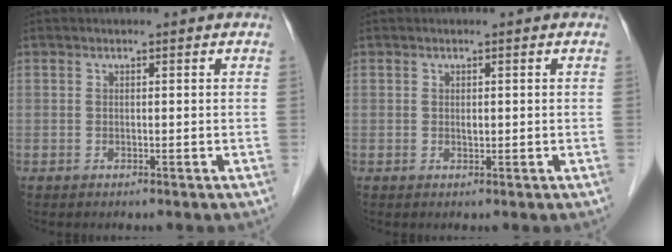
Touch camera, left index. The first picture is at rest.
{"total": 0.6, "force": [-0.1, 0.4, 0.4], "torque": [-0.005, -0.003, -0.002]}